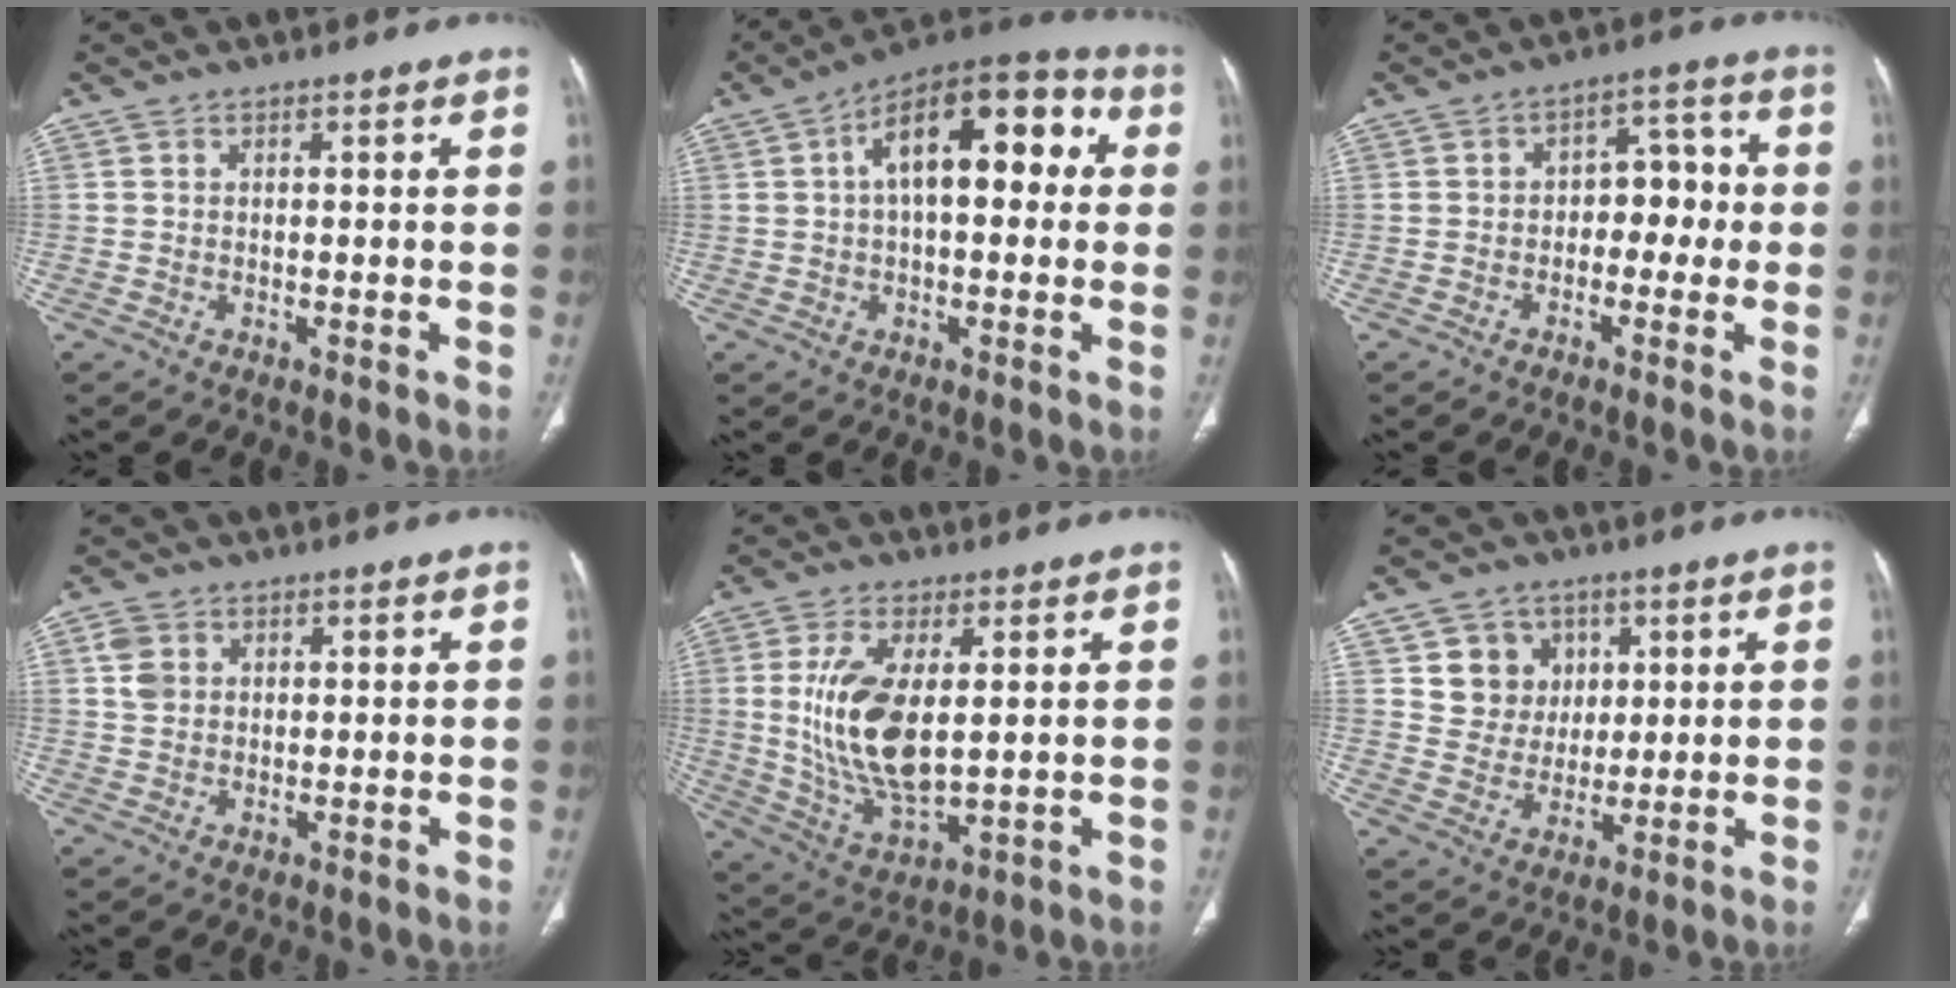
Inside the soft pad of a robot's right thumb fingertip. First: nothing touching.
{"total": 17.2, "force": [3.5, 8.4, 14.5], "torque": [-0.190, 0.044, 0.044]}
{"total": 6.9, "force": [-1.0, 4.7, 4.9], "torque": [-0.033, 0.034, -0.024]}
{"total": 3.4, "force": [1.1, 2.8, 1.7], "torque": [-0.026, 0.002, 0.025]}
{"total": 14.4, "force": [1.9, 6.8, 12.6], "torque": [-0.251, -0.021, 0.051]}
{"total": 8.3, "force": [3.3, 7.4, 1.7], "torque": [0.009, -0.013, 0.062]}